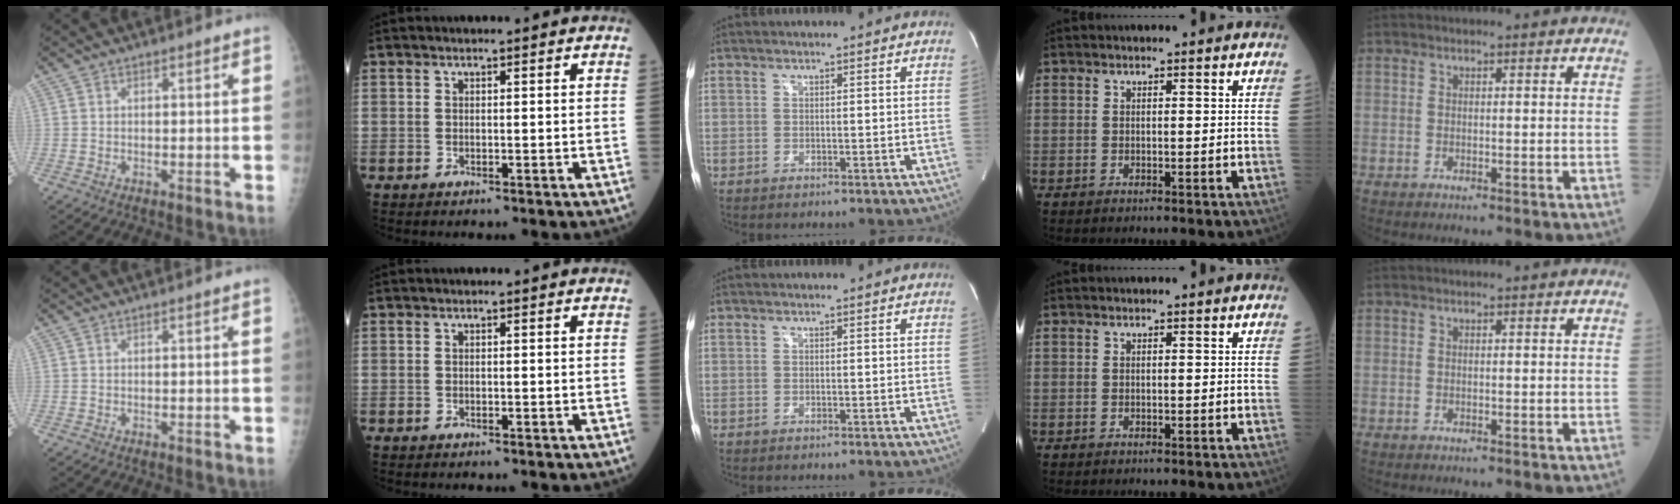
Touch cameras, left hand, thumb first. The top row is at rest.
{}